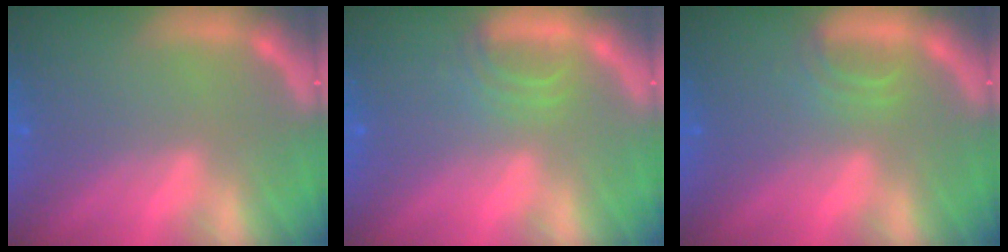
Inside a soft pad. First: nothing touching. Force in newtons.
{"total": 2.5}
{"total": 1.9}